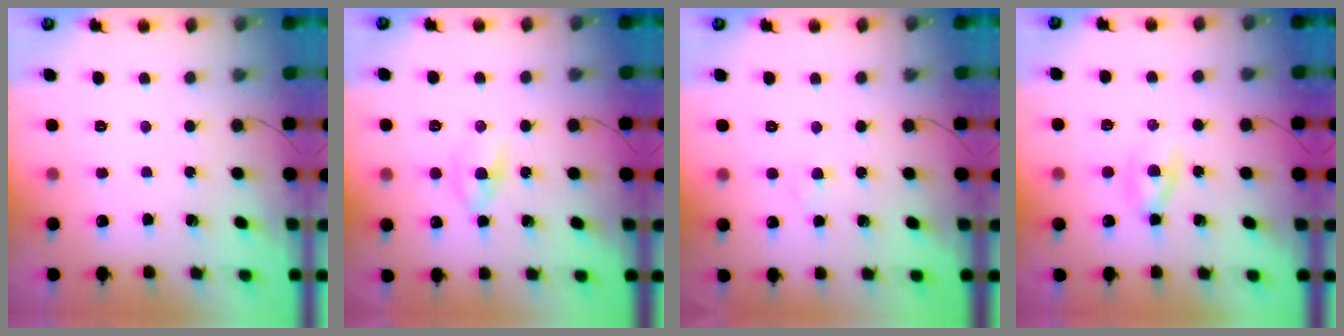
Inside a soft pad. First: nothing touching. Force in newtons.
{"total": 2.6, "press": 2.3, "slide": 1.1}
{"total": 1.6, "press": 1.4, "slide": 0.8}
{"total": 2.6, "press": 2.4, "slide": 1.0}